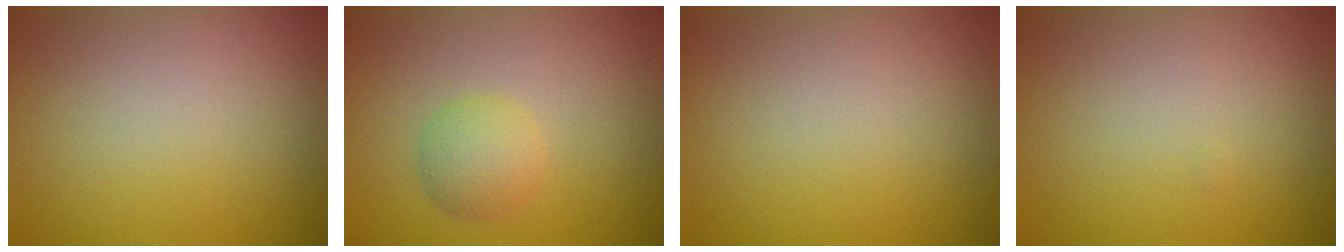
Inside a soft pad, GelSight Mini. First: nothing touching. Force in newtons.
{"total": 2.5, "press": 2.5, "slide": 0.1}
{"total": 0.0}
{"total": 0.0}